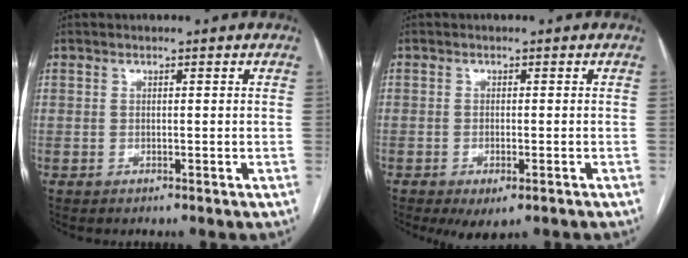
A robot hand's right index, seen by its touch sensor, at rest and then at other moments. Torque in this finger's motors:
{"motor_torque": [0.79, -0.61, 0.29, 0.02]}